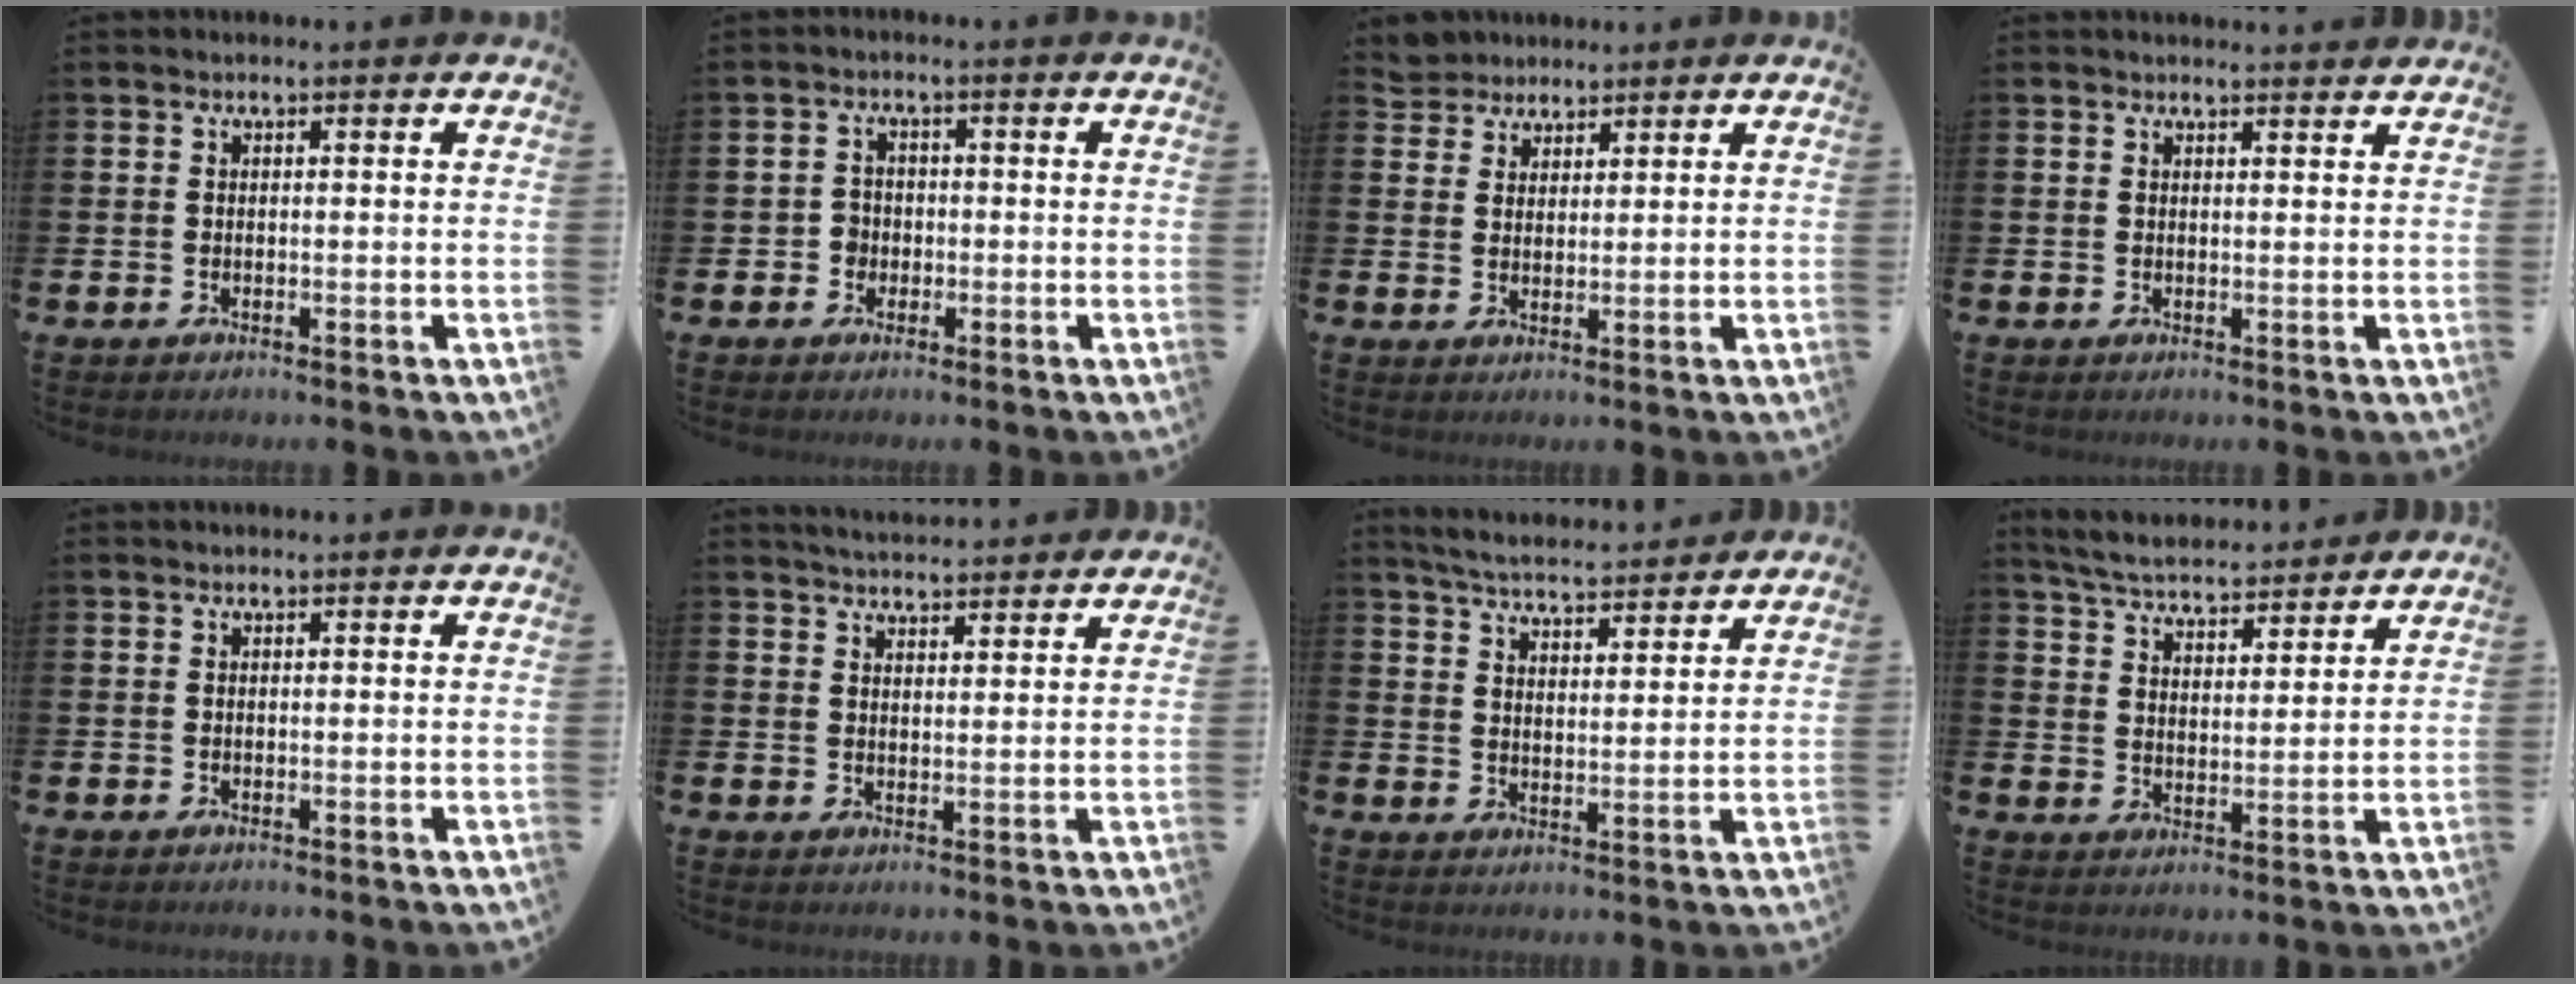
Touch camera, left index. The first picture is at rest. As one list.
[{"total": 2.1, "force": [-0.7, 2.0, 0.2], "torque": [-0.007, 0.005, -0.019]}, {"total": 4.0, "force": [3.7, 1.3, -0.4], "torque": [-0.003, -0.013, 0.070]}, {"total": 1.6, "force": [1.6, 0.0, 0.0], "torque": [0.009, -0.010, 0.028]}, {"total": 0.0}, {"total": 3.9, "force": [3.9, 0.1, 0.2], "torque": [-0.008, -0.024, 0.071]}, {"total": 5.5, "force": [5.4, 0.4, 0.7], "torque": [-0.035, -0.034, 0.096]}, {"total": 5.7, "force": [5.5, 0.8, 0.8], "torque": [-0.041, -0.037, 0.097]}]